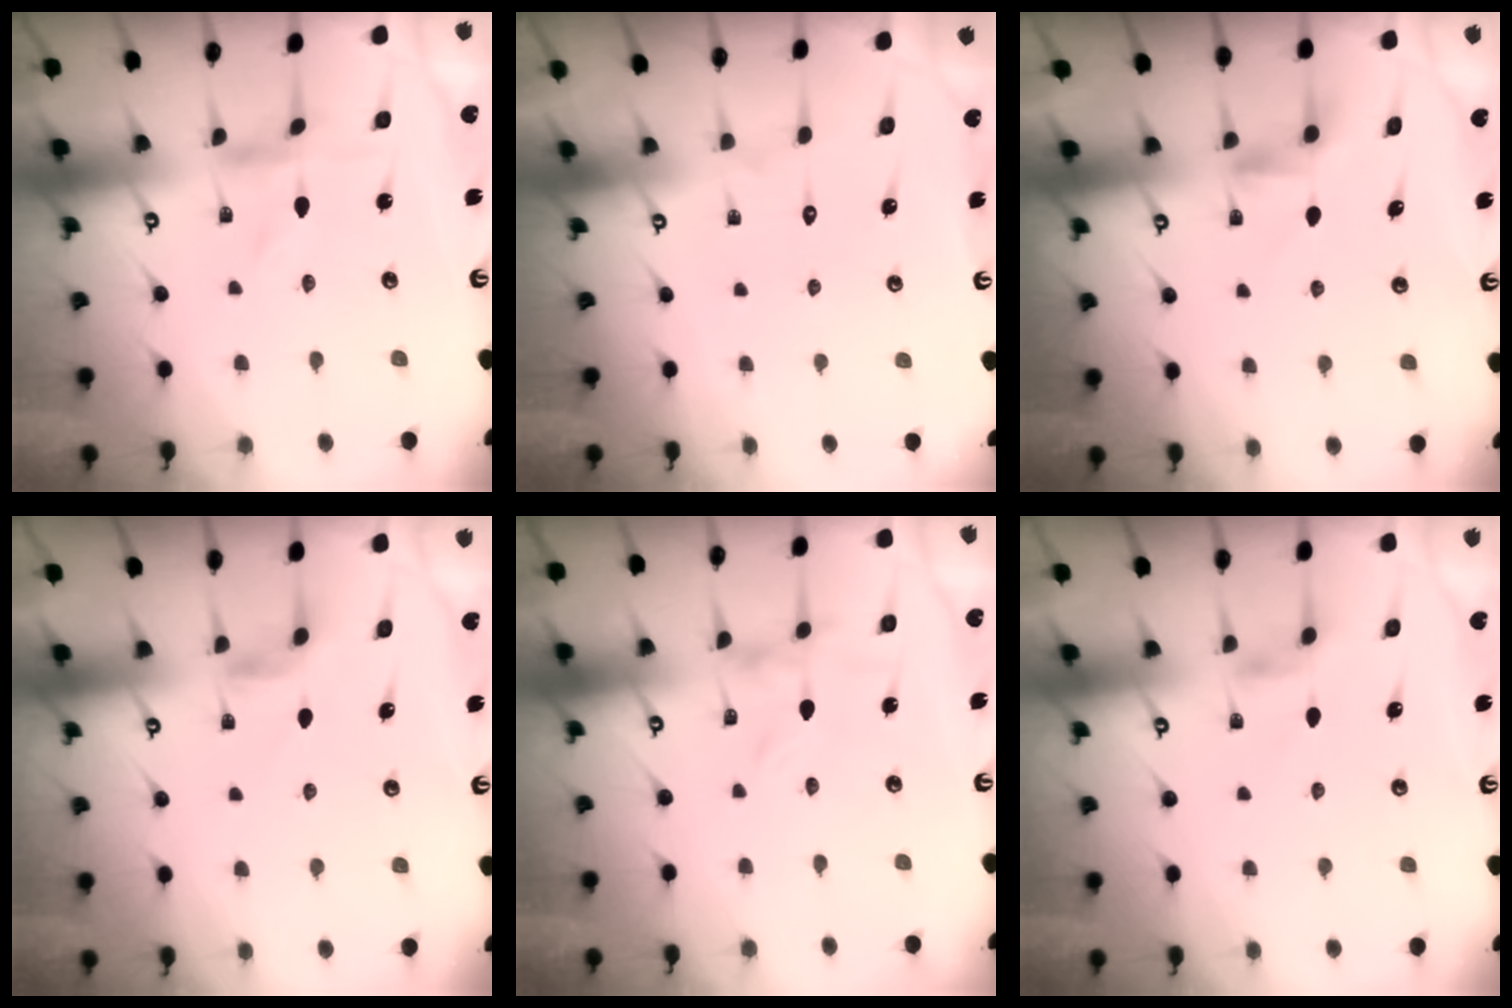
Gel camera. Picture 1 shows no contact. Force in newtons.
{"total": 1.6, "press": 1.6, "slide": 0.1}
{"total": 4.0, "press": 3.9, "slide": 0.5}
{"total": 3.5, "press": 3.4, "slide": 0.6}
{"total": 0.0}
{"total": 2.9, "press": 2.9, "slide": 0.5}